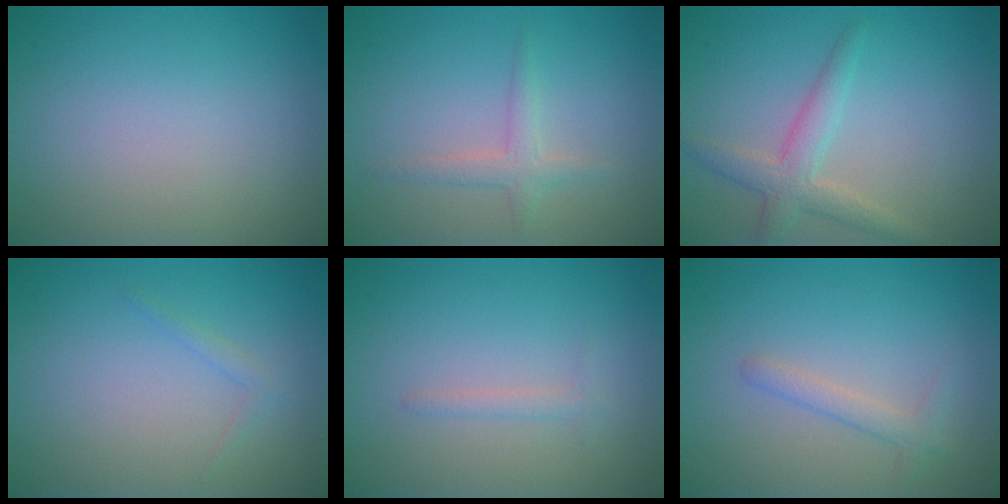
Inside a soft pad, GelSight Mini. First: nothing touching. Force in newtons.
{"total": 1.7, "press": 1.7, "slide": 0.1}
{"total": 3.0, "press": 3.0, "slide": 0.1}
{"total": 0.8, "press": 0.8, "slide": 0.0}
{"total": 0.9, "press": 0.9, "slide": 0.0}
{"total": 1.6, "press": 1.6, "slide": 0.1}